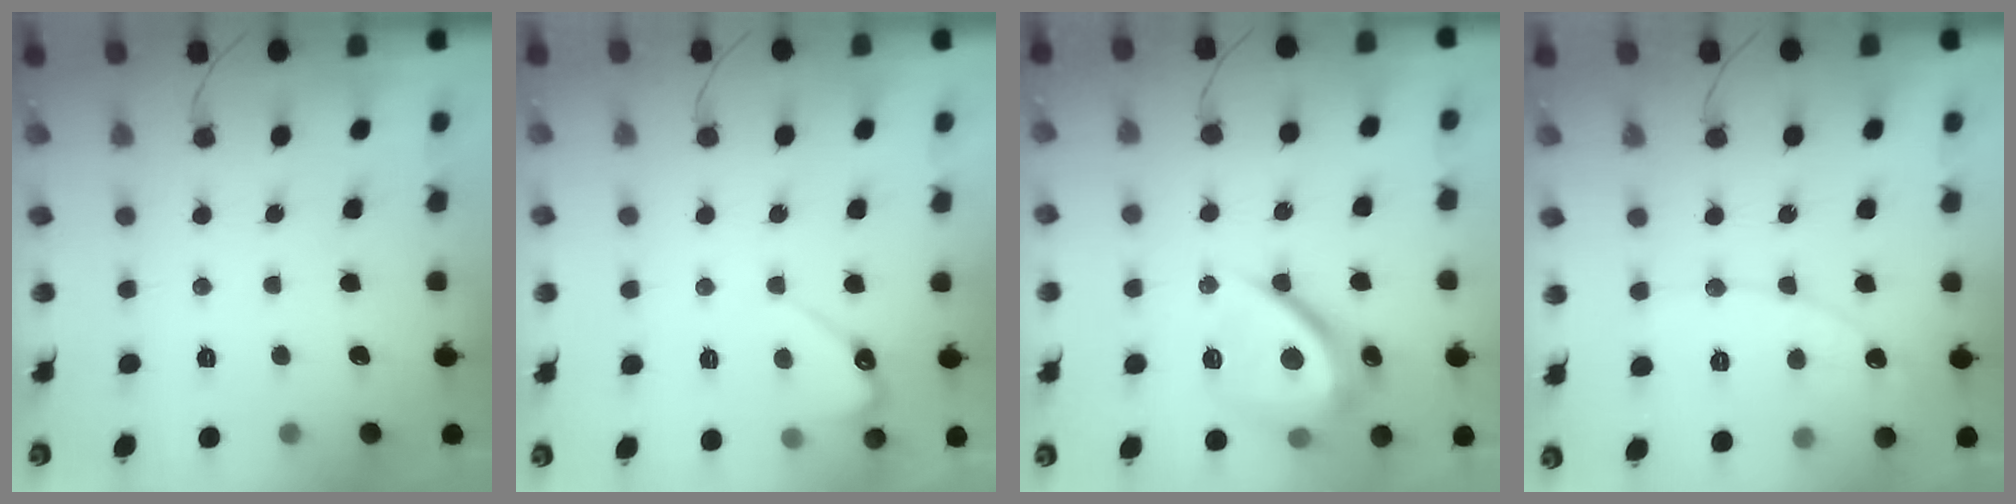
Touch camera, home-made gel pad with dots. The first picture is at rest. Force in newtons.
{"total": 4.2, "press": 4.2, "slide": 0.4}
{"total": 13.7, "press": 13.7, "slide": 0.5}
{"total": 8.7, "press": 8.7, "slide": 0.7}